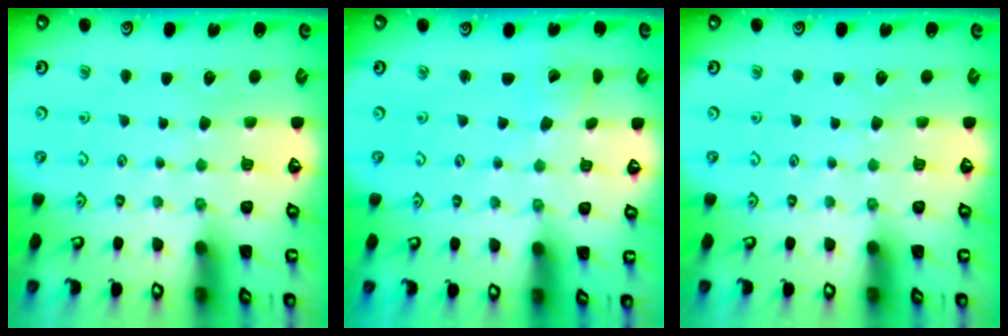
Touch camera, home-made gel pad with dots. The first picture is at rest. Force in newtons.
{"total": 1.0, "press": 1.0, "slide": 0.1}
{"total": 0.0}